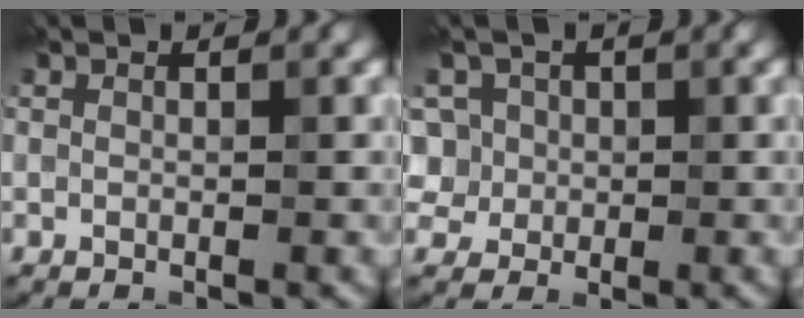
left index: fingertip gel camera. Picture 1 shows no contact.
{"total": 5.3, "force": [1.6, 4.8, 1.8], "torque": [-0.040, 0.028, 0.013]}